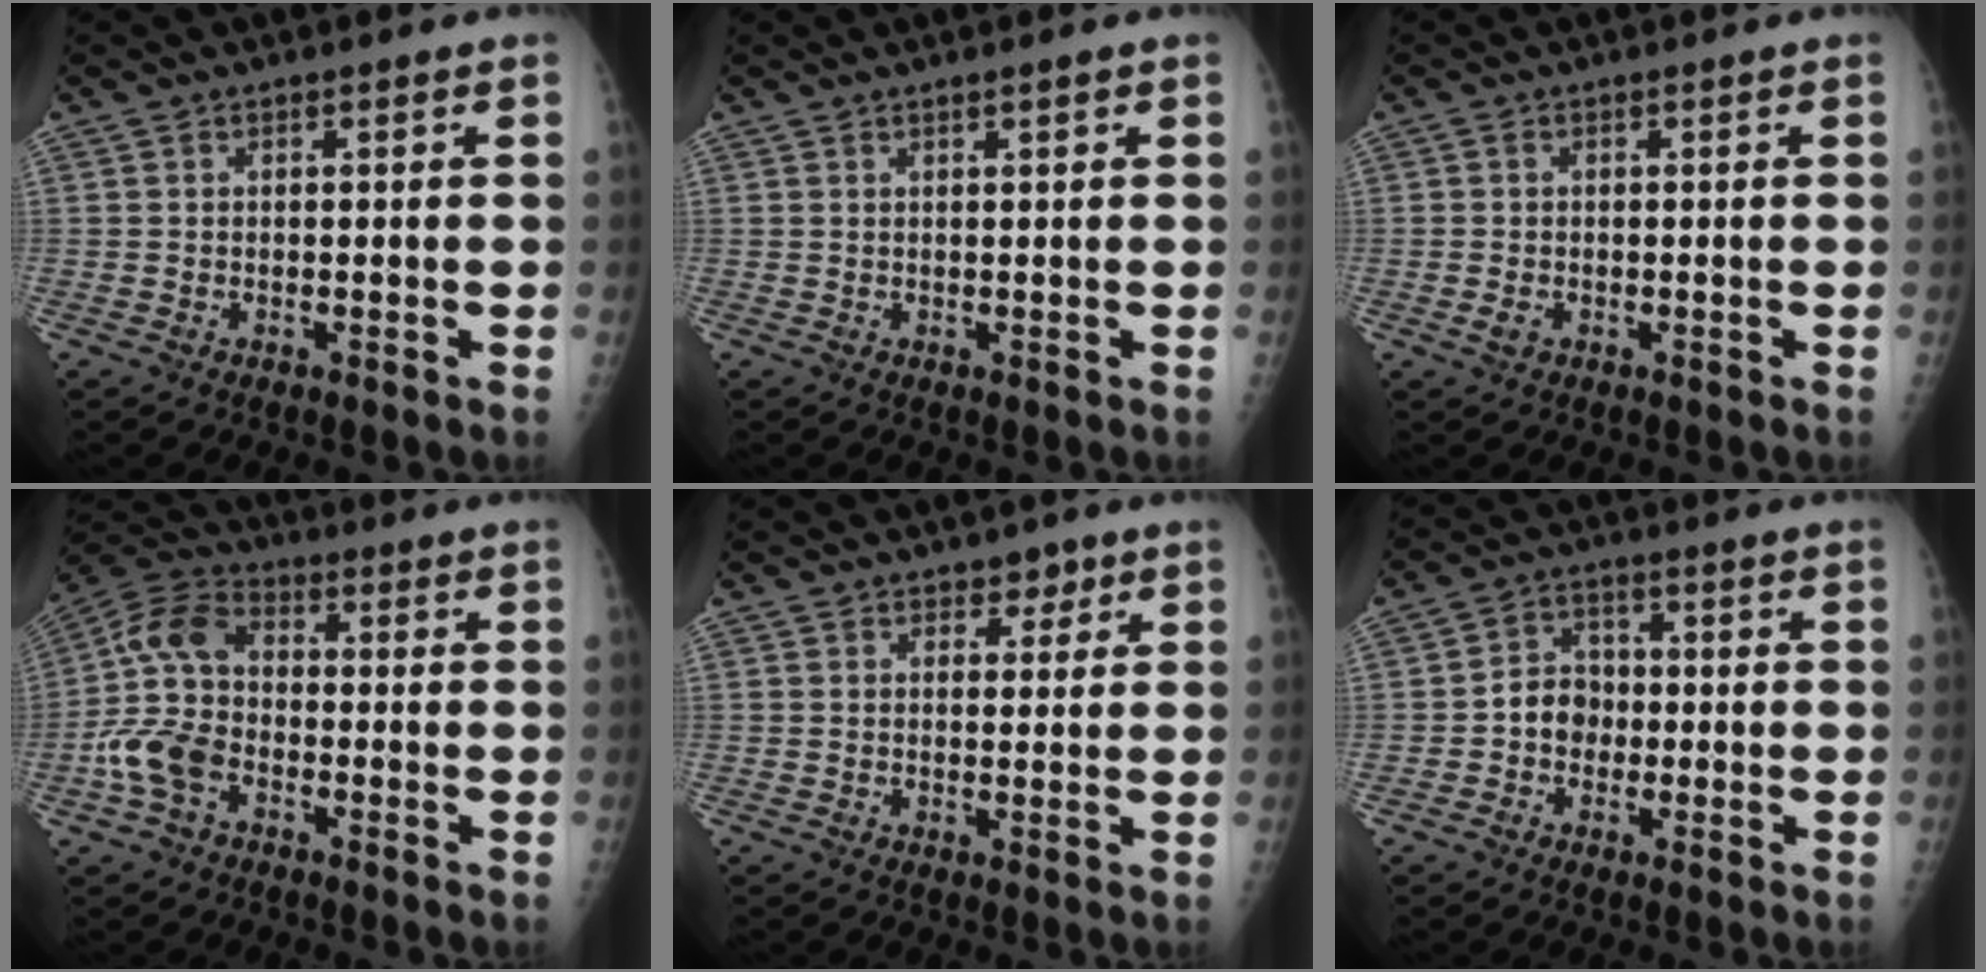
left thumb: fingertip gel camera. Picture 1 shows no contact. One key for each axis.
{"total": 0.7, "fx": 0.4, "fy": 0.0, "fz": 0.5, "tx": -0.009, "ty": 0.000, "tz": 0.008}
{"total": 2.0, "fx": -0.7, "fy": 1.4, "fz": 1.3, "tx": -0.025, "ty": 0.005, "tz": -0.015}
{"total": 11.7, "fx": -3.8, "fy": 7.7, "fz": 7.9, "tx": -0.166, "ty": 0.033, "tz": -0.083}
{"total": 2.7, "fx": 1.6, "fy": 1.8, "fz": 1.0, "tx": 0.010, "ty": -0.007, "tz": 0.020}
{"total": 5.7, "fx": -1.2, "fy": 4.8, "fz": 2.8, "tx": -0.019, "ty": 0.021, "tz": -0.030}